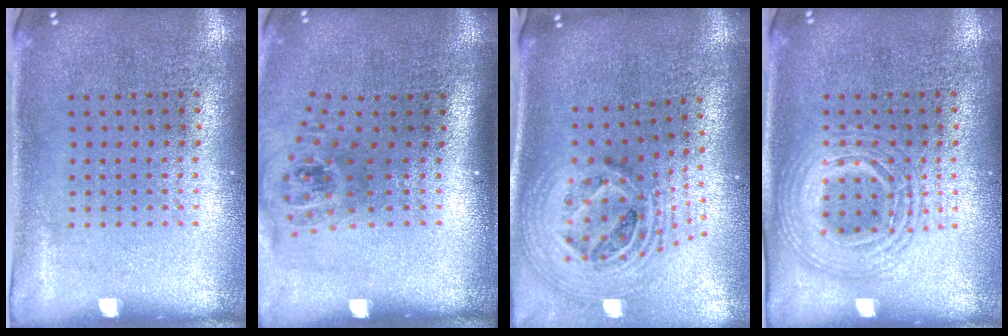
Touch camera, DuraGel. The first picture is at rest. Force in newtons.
{"total": 1.6, "press": 1.2, "slide": 1.0}
{"total": 2.8, "press": 1.9, "slide": 2.1}
{"total": 2.7, "press": 2.7, "slide": 0.3}